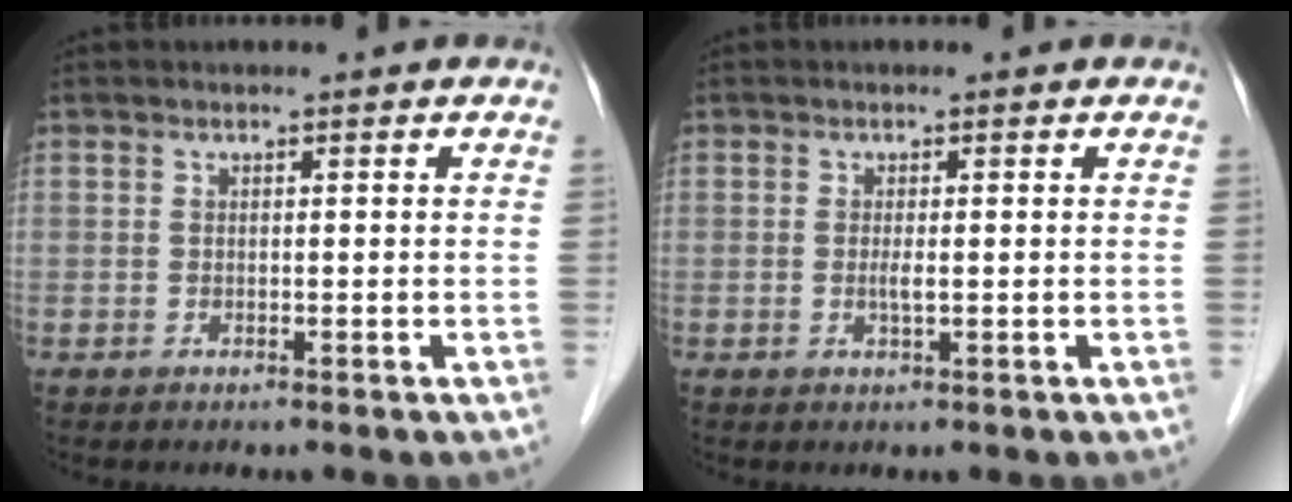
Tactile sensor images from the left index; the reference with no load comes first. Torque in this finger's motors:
{"motor_torque": [0.37, 0.25, 0.04, 0.02]}